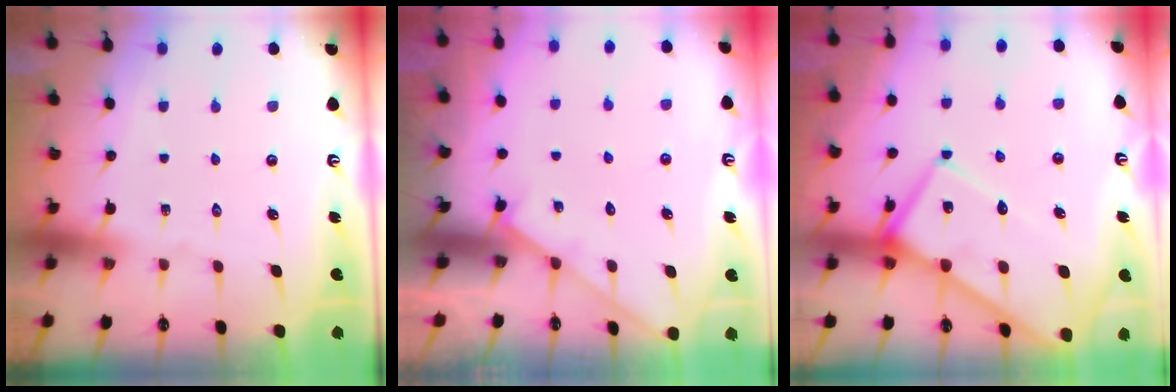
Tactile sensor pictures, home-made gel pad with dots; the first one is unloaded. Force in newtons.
{"total": 2.9, "press": 2.9, "slide": 0.4}
{"total": 12.5, "press": 12.4, "slide": 1.3}